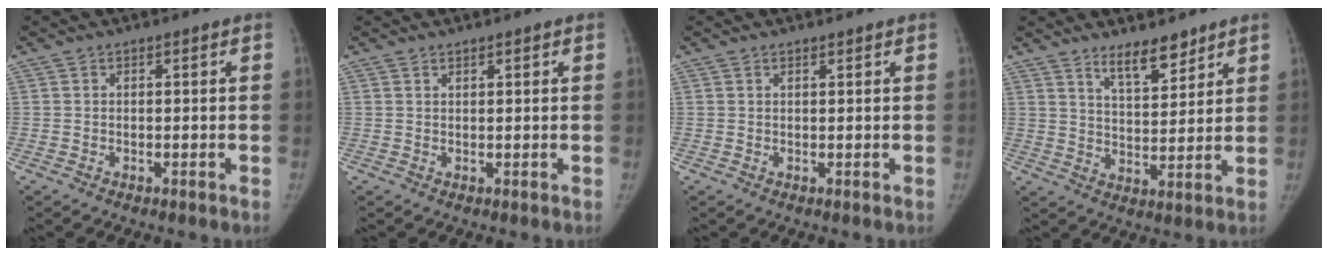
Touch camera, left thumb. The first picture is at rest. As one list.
[{"total": 1.0, "force": [0.8, 0.3, 0.5], "torque": [-0.006, -0.004, 0.013]}, {"total": 0.7, "force": [0.6, 0.2, 0.3], "torque": [-0.008, -0.004, 0.011]}, {"total": 7.6, "force": [5.9, 2.6, 4.1], "torque": [-0.044, -0.049, 0.101]}]